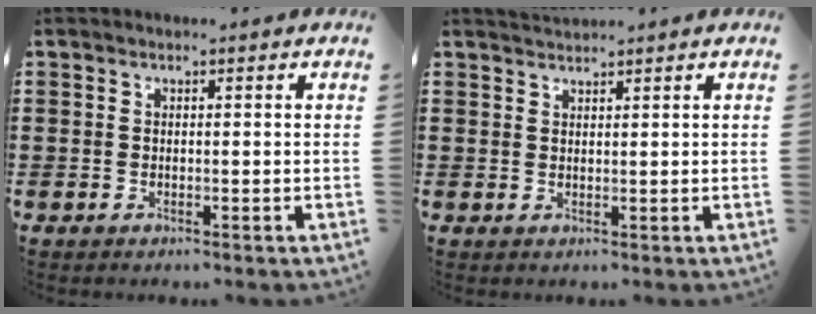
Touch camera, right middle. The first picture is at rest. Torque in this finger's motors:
{"motor_torque": [0.08, -0.36, -0.06, -0.02]}